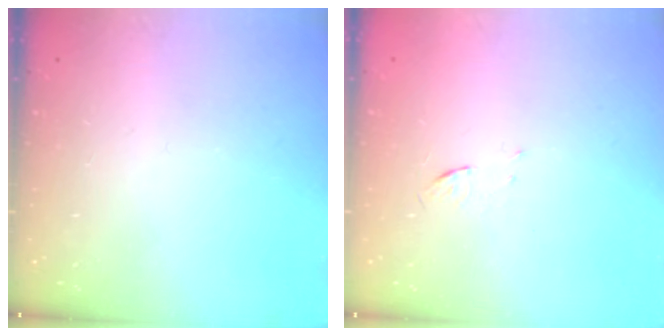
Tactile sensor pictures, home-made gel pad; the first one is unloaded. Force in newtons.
{"total": 3.2, "press": 3.0, "slide": 1.3}